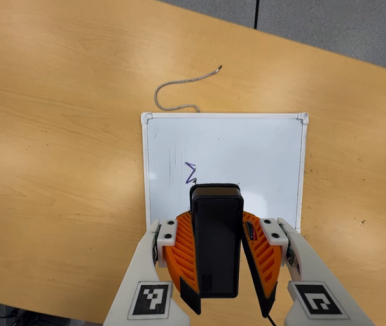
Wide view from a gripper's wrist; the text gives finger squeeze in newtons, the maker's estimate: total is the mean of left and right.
{"total": 9.2, "left": 8.2, "right": 10.3}